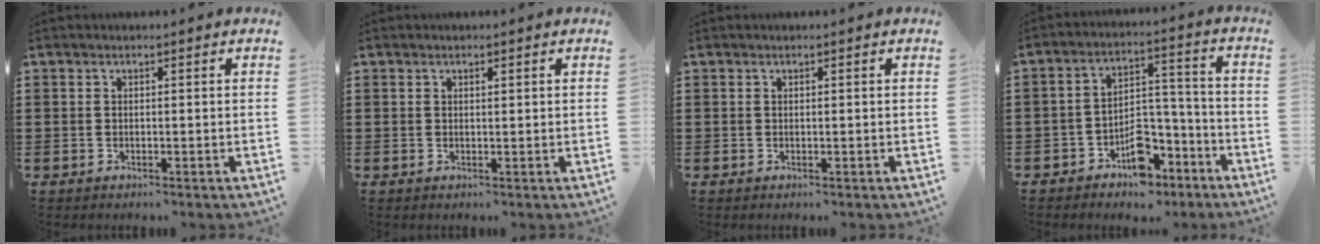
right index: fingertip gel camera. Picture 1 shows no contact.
{"total": 0.5, "force": [0.3, 0.2, 0.3], "torque": [-0.007, 0.002, 0.006]}
{"total": 0.0}
{"total": 7.1, "force": [-5.0, 3.7, 3.5], "torque": [-0.053, 0.020, -0.091]}